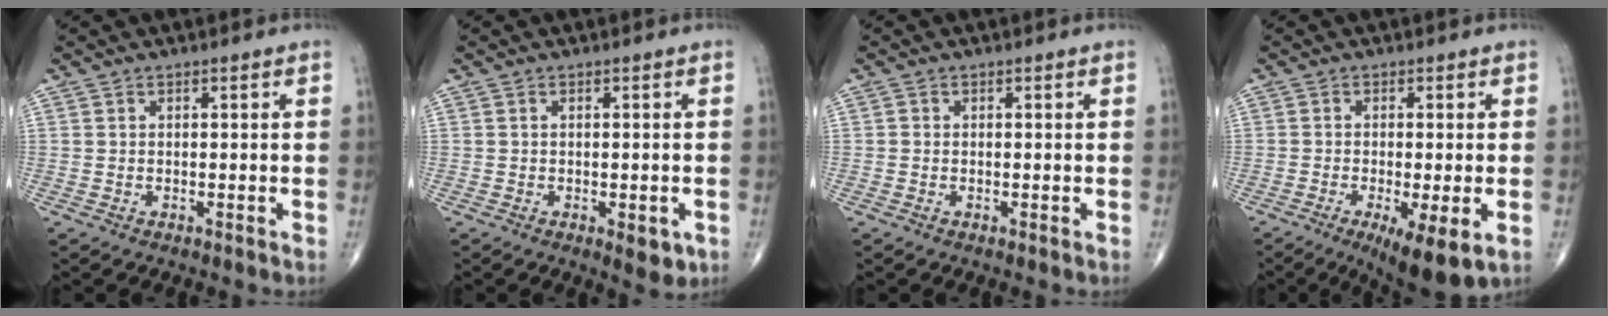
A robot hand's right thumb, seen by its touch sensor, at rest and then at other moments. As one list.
[{"total": 4.0, "force": [-1.3, 1.7, 3.3], "torque": [-0.029, -0.006, -0.011]}, {"total": 0.6, "force": [-0.1, 0.5, 0.2], "torque": [-0.001, 0.001, -0.006]}, {"total": 9.8, "force": [-3.7, 2.4, 8.8], "torque": [-0.137, -0.017, -0.056]}]